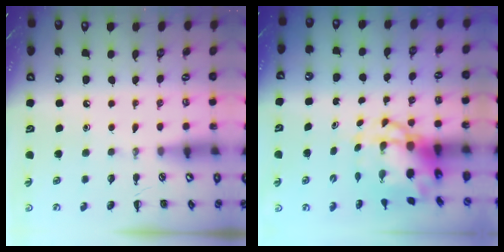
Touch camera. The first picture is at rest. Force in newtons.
{"total": 6.4, "press": 6.1, "slide": 1.9}